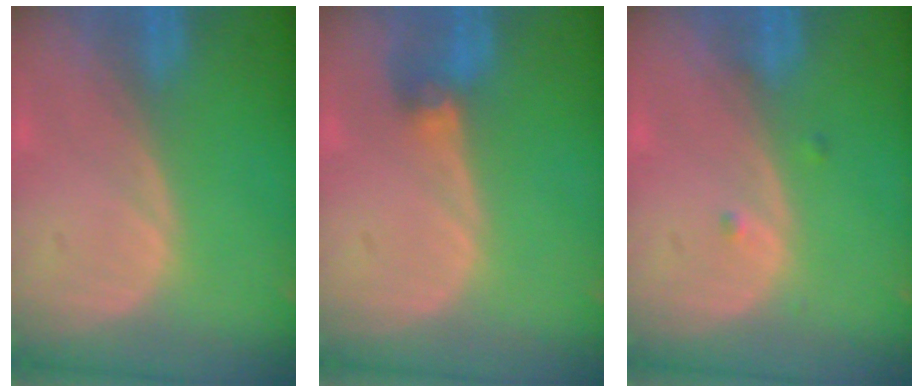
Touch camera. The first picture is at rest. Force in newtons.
{"total": 2.8, "press": 2.6, "slide": 1.1}
{"total": 0.8, "press": 0.8, "slide": 0.2}